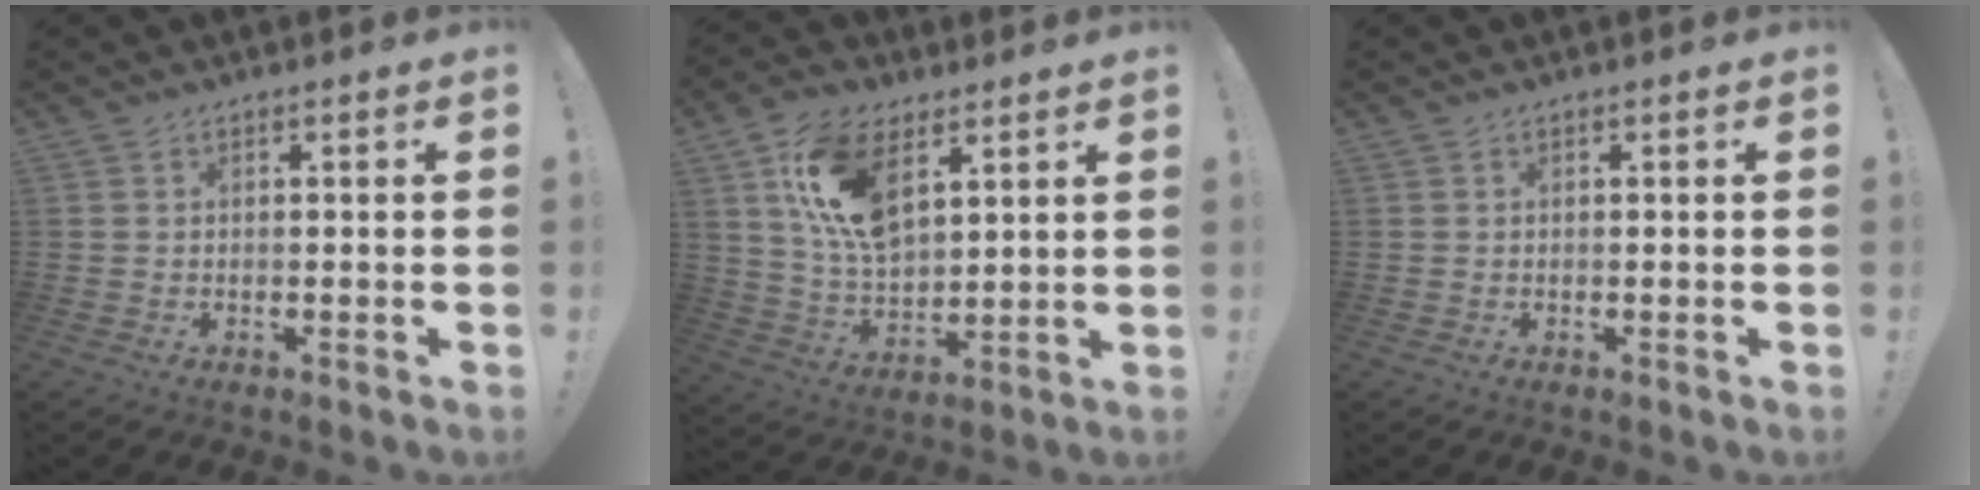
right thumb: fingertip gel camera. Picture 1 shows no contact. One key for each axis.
{"total": 16.7, "fx": 7.9, "fy": 9.8, "fz": 11.0, "tx": -0.218, "ty": -0.029, "tz": 0.145}
{"total": 0.0}